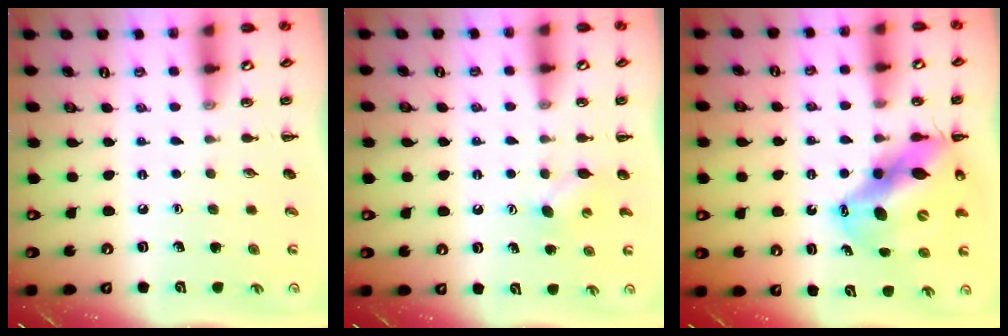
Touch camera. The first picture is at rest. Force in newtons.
{"total": 4.2, "press": 4.1, "slide": 1.1}
{"total": 14.8, "press": 14.3, "slide": 3.9}